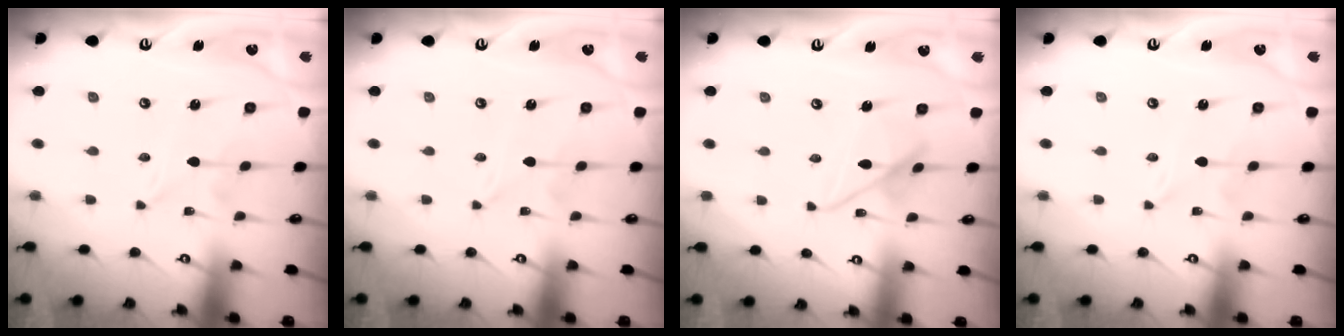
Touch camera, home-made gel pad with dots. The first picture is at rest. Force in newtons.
{"total": 0.0}
{"total": 8.9, "press": 8.9, "slide": 0.6}
{"total": 0.0}